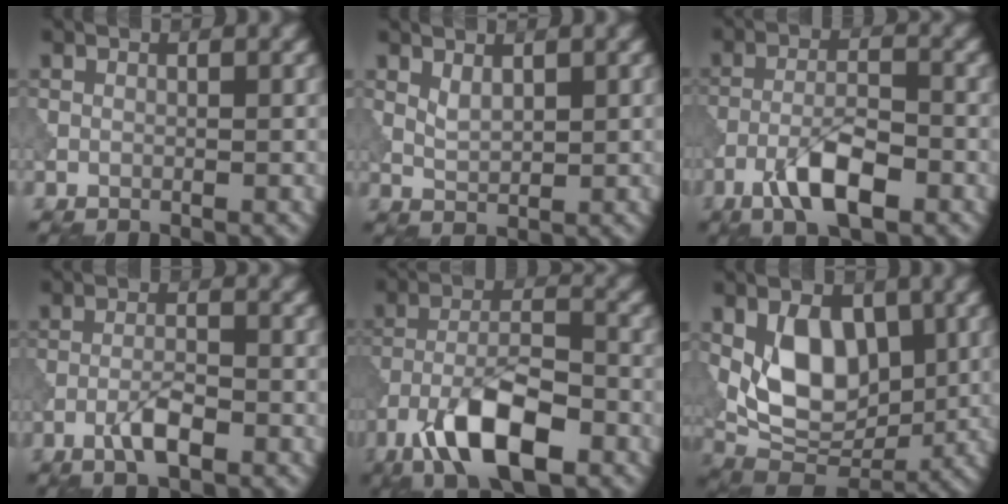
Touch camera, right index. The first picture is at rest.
{"total": 1.6, "force": [0.9, 0.7, 1.1], "torque": [-0.025, -0.003, 0.023]}
{"total": 5.6, "force": [-3.2, 1.7, 4.3], "torque": [-0.079, 0.005, -0.062]}
{"total": 2.9, "force": [-1.6, 0.8, 2.3], "torque": [-0.047, 0.004, -0.034]}
{"total": 9.4, "force": [-5.2, 3.4, 7.0], "torque": [-0.122, 0.009, -0.099]}
{"total": 7.5, "force": [0.9, 4.9, 5.6], "torque": [-0.093, -0.013, 0.016]}